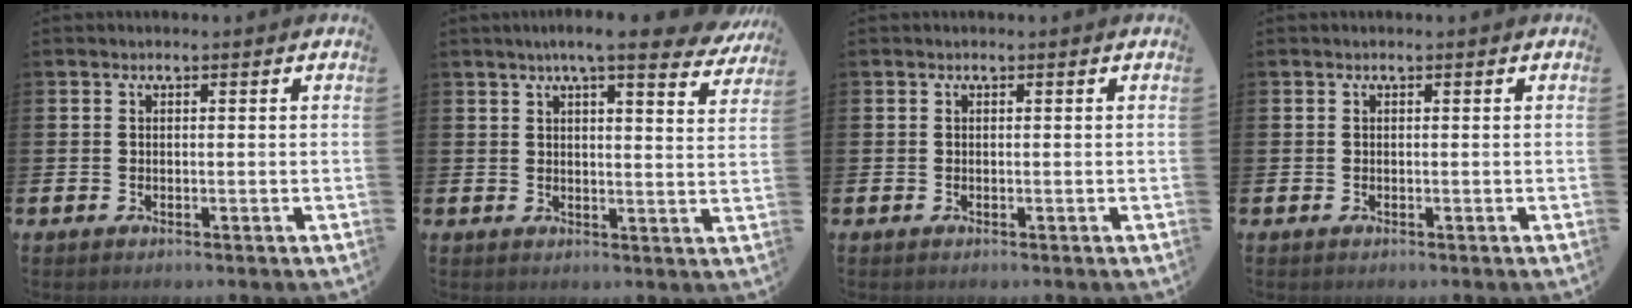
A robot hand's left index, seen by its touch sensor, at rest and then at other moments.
{"total": 6.6, "force": [5.7, 0.6, 3.3], "torque": [-0.060, -0.019, 0.097]}
{"total": 0.0}
{"total": 0.0}